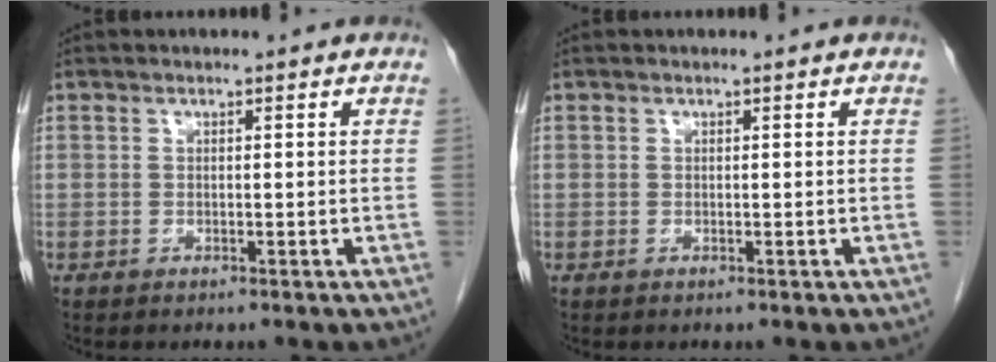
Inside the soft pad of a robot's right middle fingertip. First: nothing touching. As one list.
[{"total": 0.0}]